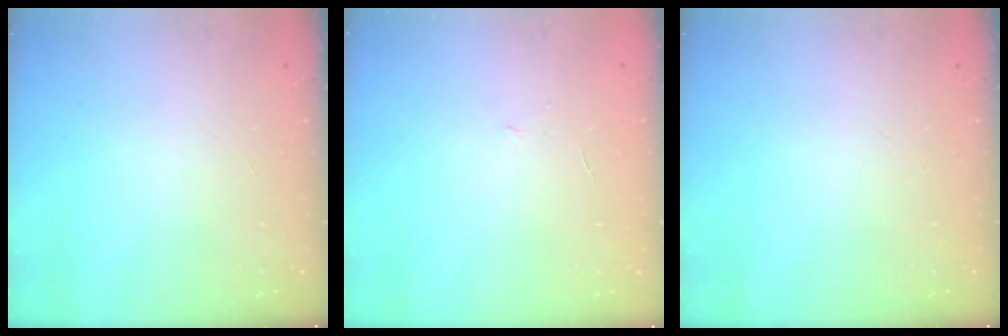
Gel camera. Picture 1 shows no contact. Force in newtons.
{"total": 3.6, "press": 3.5, "slide": 0.9}
{"total": 0.0}